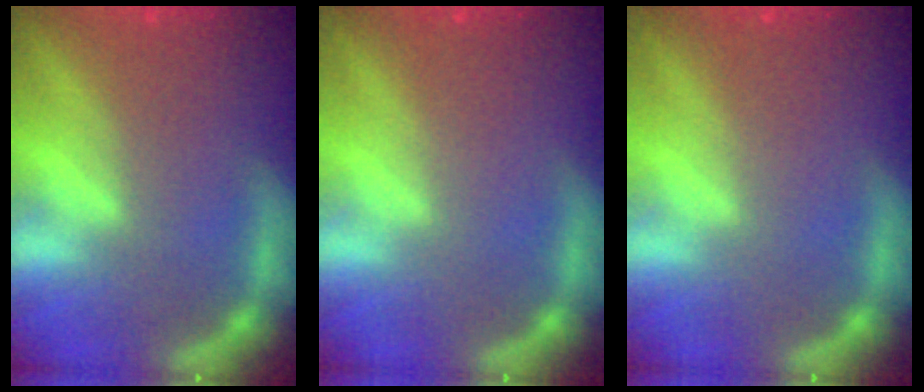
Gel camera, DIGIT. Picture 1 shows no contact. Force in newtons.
{"total": 0.0}
{"total": 0.0}